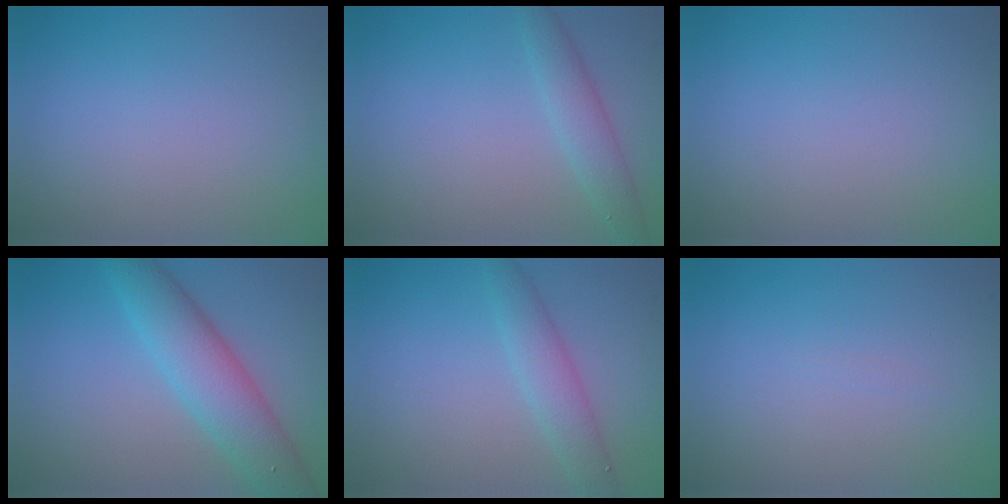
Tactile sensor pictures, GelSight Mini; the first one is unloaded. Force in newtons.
{"total": 2.3, "press": 2.3, "slide": 0.0}
{"total": 0.0}
{"total": 5.9, "press": 5.9, "slide": 0.2}
{"total": 2.8, "press": 2.8, "slide": 0.2}
{"total": 0.0}